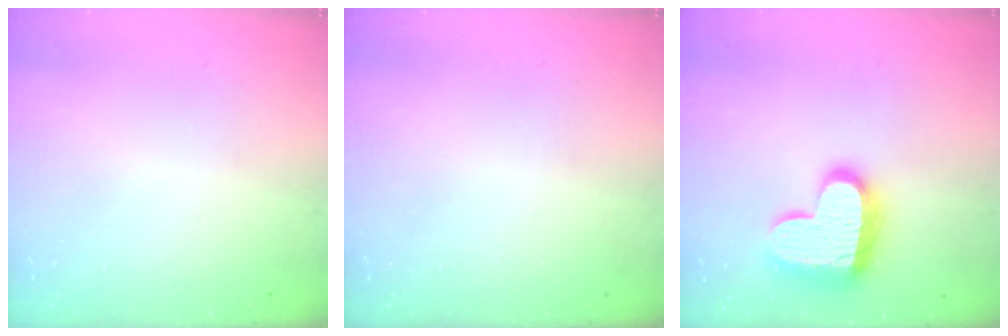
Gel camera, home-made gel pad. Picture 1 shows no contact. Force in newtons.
{"total": 0.0}
{"total": 17.1, "press": 17.0, "slide": 1.2}